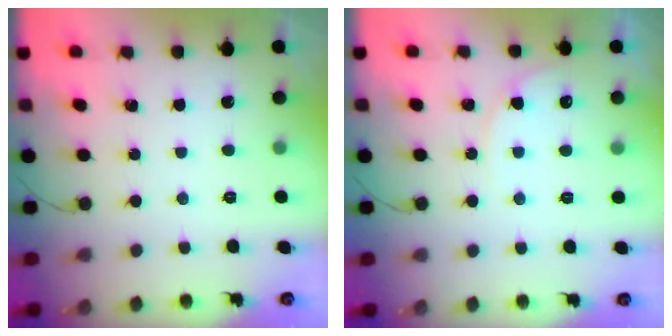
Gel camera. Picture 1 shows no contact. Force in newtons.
{"total": 5.6, "press": 5.6, "slide": 0.6}